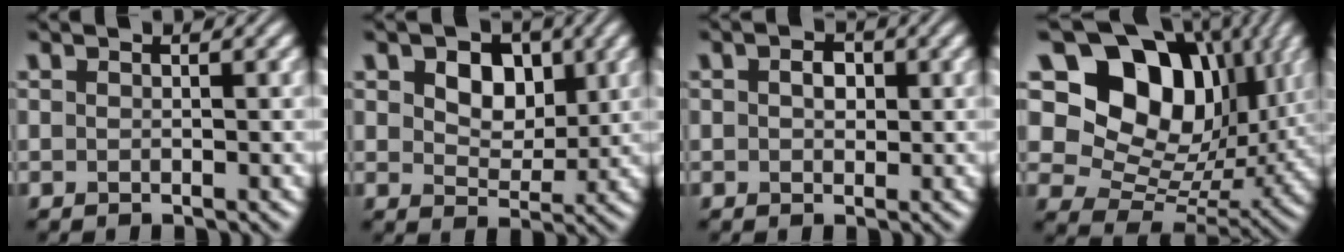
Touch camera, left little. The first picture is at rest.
{"total": 4.8, "force": [1.6, 3.3, 3.2], "torque": [-0.052, -0.003, 0.011]}
{"total": 1.8, "force": [0.3, 1.3, 1.3], "torque": [-0.023, 0.003, 0.001]}
{"total": 14.7, "force": [6.4, 9.9, 8.8], "torque": [-0.148, 0.025, 0.110]}